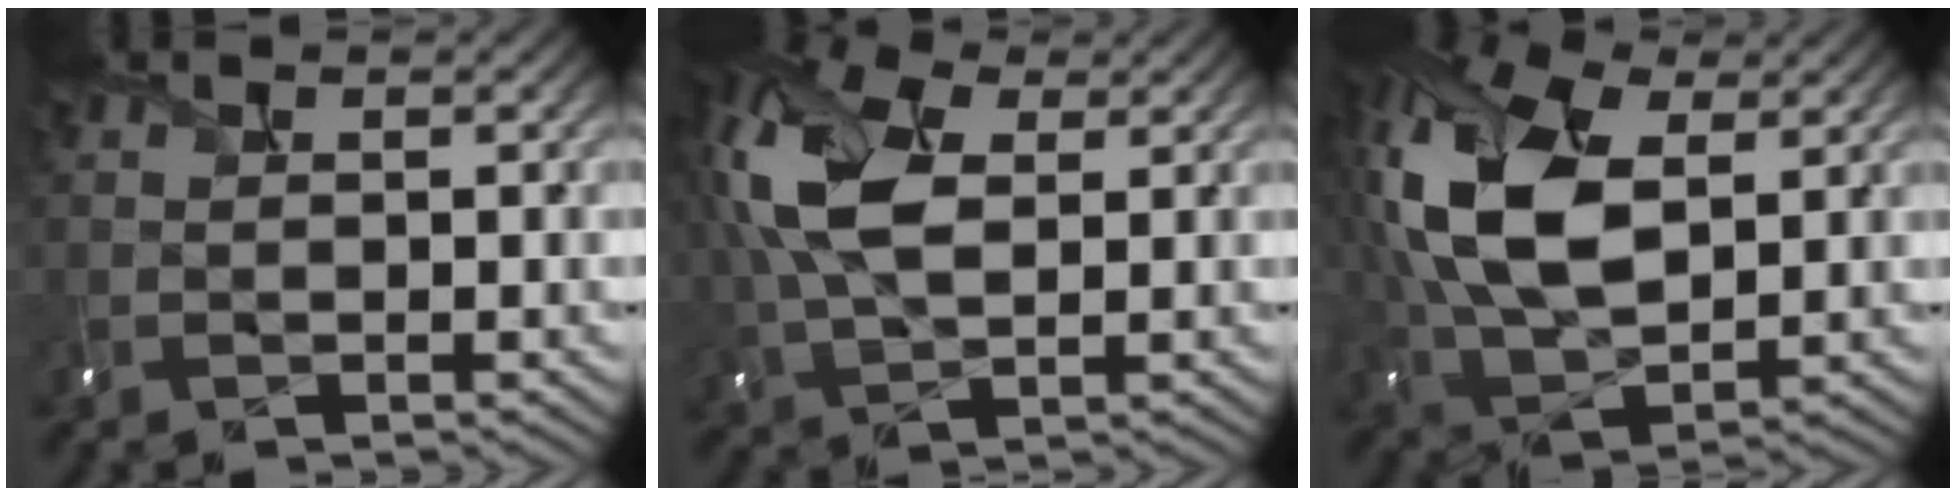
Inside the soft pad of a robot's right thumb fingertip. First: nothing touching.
{"total": 10.6, "force": [2.8, 6.2, 8.2], "torque": [-0.221, 0.017, 0.047]}
{"total": 14.2, "force": [3.4, 8.4, 11.0], "torque": [-0.276, 0.013, 0.064]}